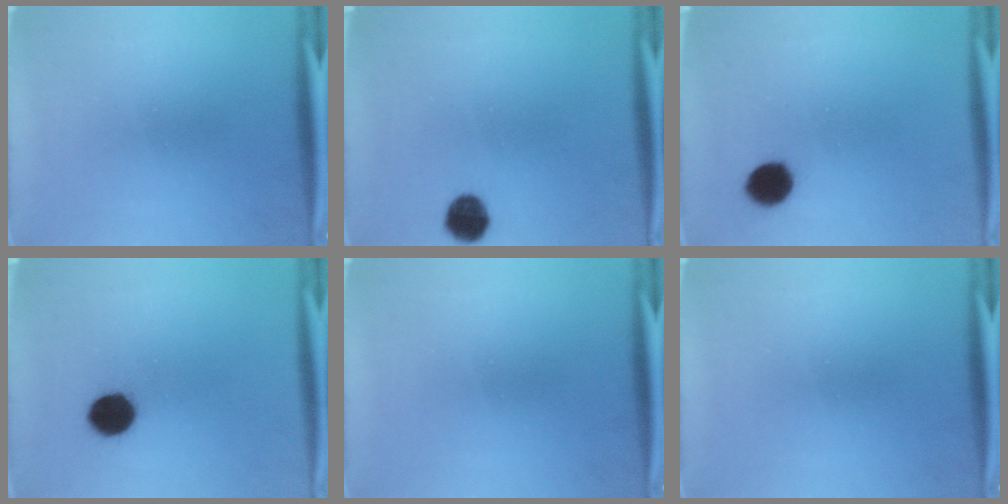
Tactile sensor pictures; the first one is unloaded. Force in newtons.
{"total": 5.8}
{"total": 6.4}
{"total": 7.9}
{"total": 0.0}
{"total": 0.0}